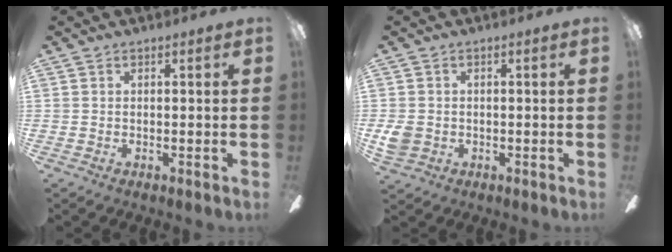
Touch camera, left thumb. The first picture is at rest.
{"total": 3.9, "force": [-0.5, 3.3, 1.9], "torque": [-0.038, 0.001, -0.010]}